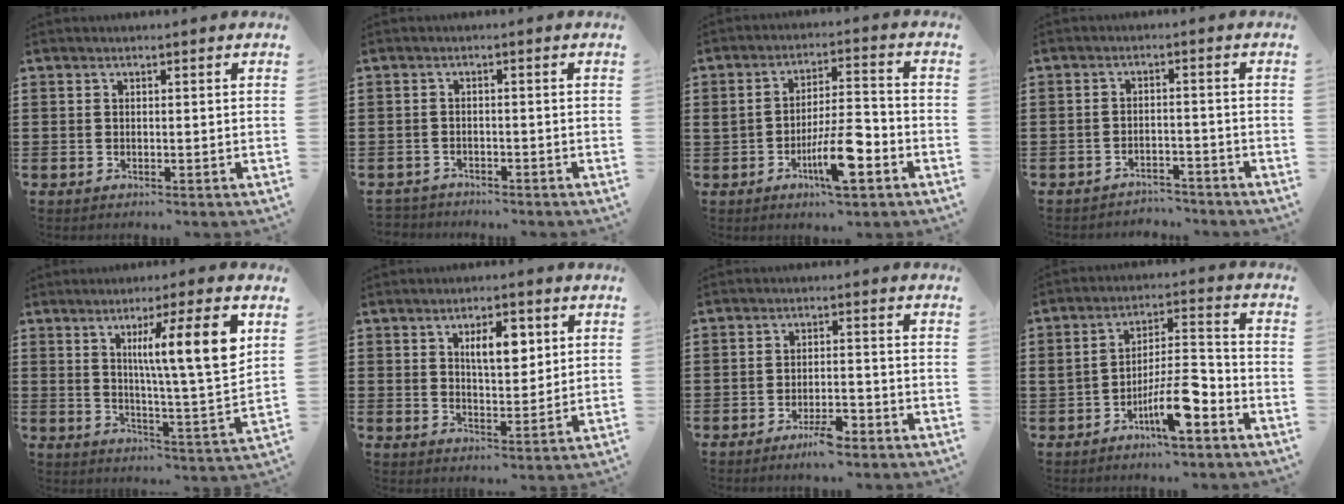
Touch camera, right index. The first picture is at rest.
{"total": 1.8, "force": [-1.8, 0.4, -0.3], "torque": [0.000, 0.004, -0.041]}
{"total": 9.5, "force": [-3.6, 2.7, 8.3], "torque": [-0.151, 0.003, -0.062]}
{"total": 2.9, "force": [-2.9, 0.4, 0.1], "torque": [-0.009, 0.001, -0.061]}
{"total": 11.1, "force": [4.7, 0.8, 10.1], "torque": [-0.161, -0.016, 0.065]}
{"total": 5.8, "force": [2.3, 2.4, 4.8], "torque": [-0.076, 0.000, 0.032]}
{"total": 3.7, "force": [-2.6, 0.8, 2.5], "torque": [-0.047, 0.004, -0.050]}
{"total": 9.6, "force": [-4.7, 2.8, 7.8], "torque": [-0.142, 0.010, -0.083]}